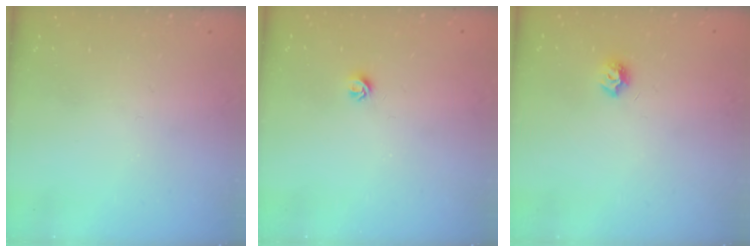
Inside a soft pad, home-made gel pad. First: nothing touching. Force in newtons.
{"total": 5.0, "press": 4.9, "slide": 0.7}
{"total": 6.8, "press": 6.8, "slide": 0.6}